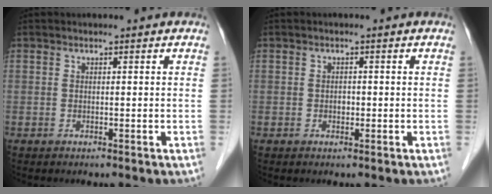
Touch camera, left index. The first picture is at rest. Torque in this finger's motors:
{"motor_torque": [0.06, 0.01, 0.05, -0.01]}